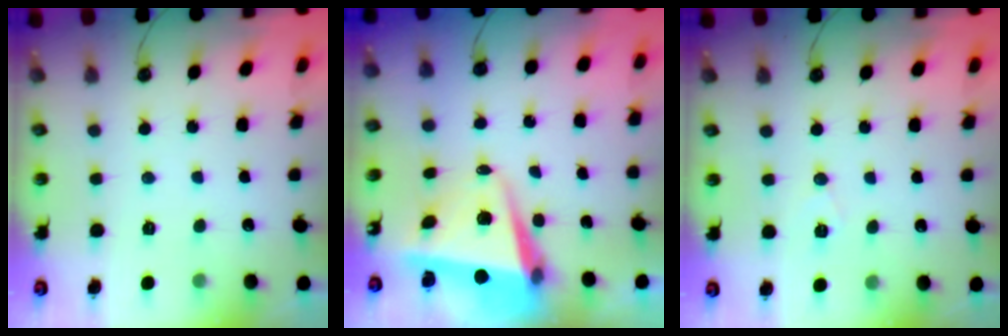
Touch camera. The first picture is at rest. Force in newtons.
{"total": 6.3, "press": 6.2, "slide": 0.9}
{"total": 5.9, "press": 4.0, "slide": 4.4}